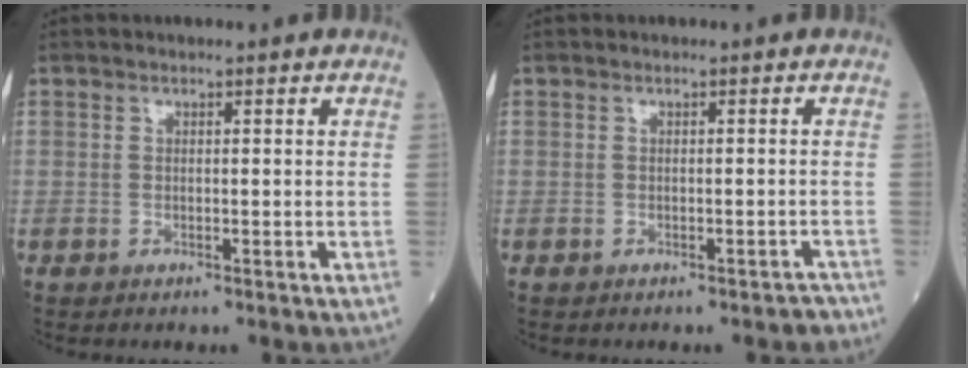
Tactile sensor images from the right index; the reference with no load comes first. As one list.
[{"total": 1.9, "force": [-1.7, 0.6, 0.7], "torque": [-0.007, -0.001, -0.018]}]